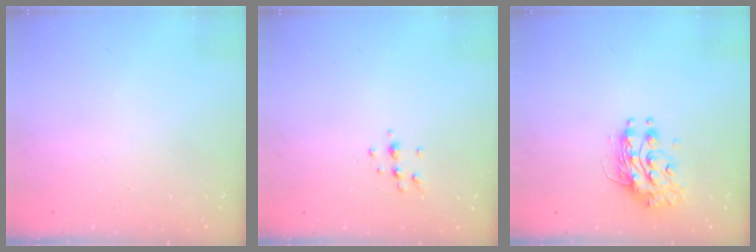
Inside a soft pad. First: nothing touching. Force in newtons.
{"total": 5.4, "press": 5.3, "slide": 1.0}
{"total": 10.4, "press": 10.4, "slide": 0.6}